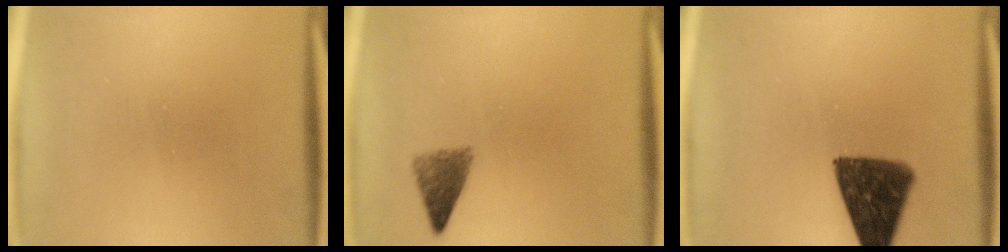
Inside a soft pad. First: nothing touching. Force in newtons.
{"total": 3.1}
{"total": 12.4}